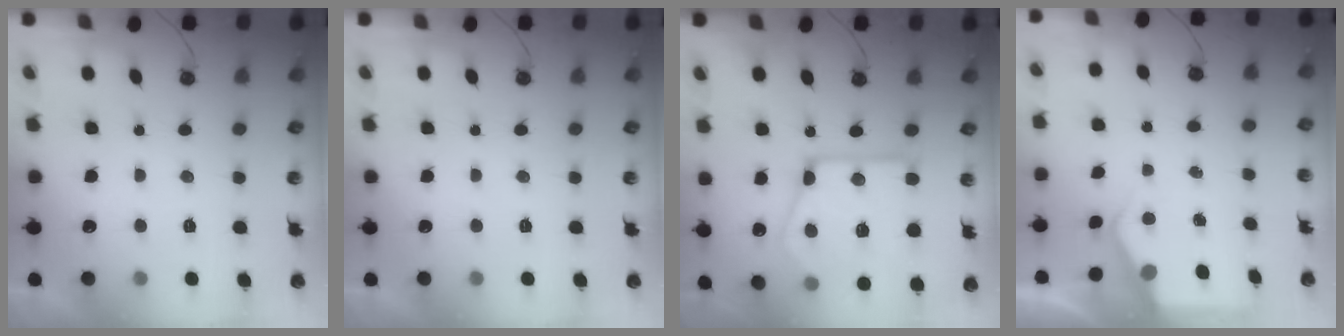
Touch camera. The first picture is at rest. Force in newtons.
{"total": 0.0}
{"total": 21.8, "press": 21.7, "slide": 2.2}
{"total": 4.6, "press": 4.6, "slide": 0.5}